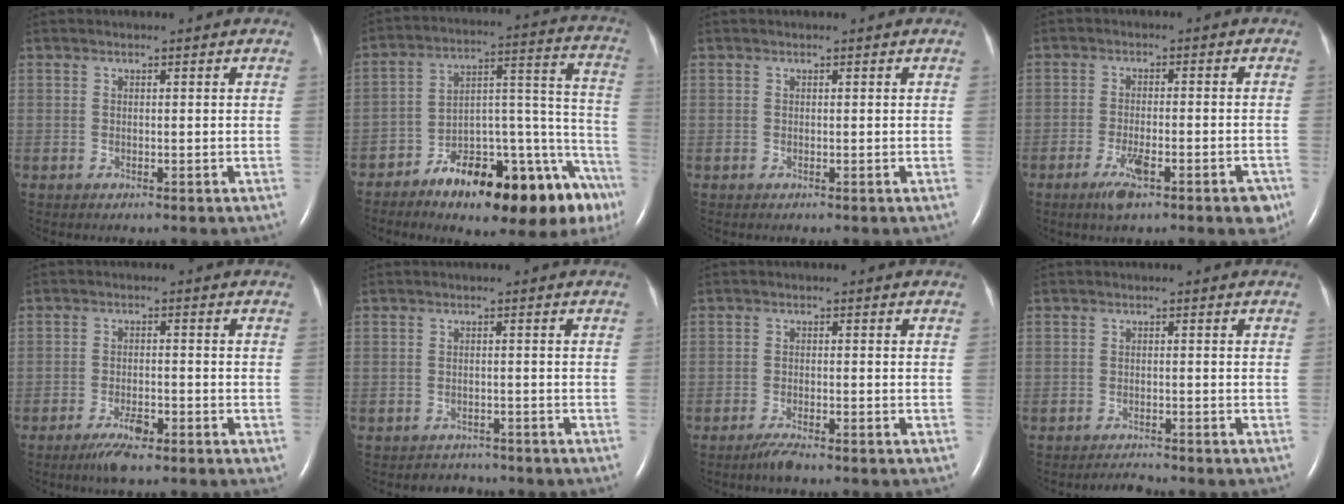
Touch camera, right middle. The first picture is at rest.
{"total": 23.7, "force": [-15.4, 7.2, 16.5], "torque": [-0.142, 0.054, -0.216]}
{"total": 0.0}
{"total": 7.0, "force": [-4.1, 1.4, 5.5], "torque": [-0.078, -0.006, -0.061]}
{"total": 4.5, "force": [-2.9, 1.1, 3.3], "torque": [-0.065, -0.004, -0.048]}
{"total": 2.5, "force": [-2.2, 0.8, -0.9], "torque": [0.010, -0.001, -0.034]}
{"total": 2.5, "force": [-2.0, 0.3, 1.5], "torque": [-0.038, -0.005, -0.037]}
{"total": 1.7, "force": [-1.6, -0.4, -0.2], "torque": [-0.002, -0.013, -0.025]}